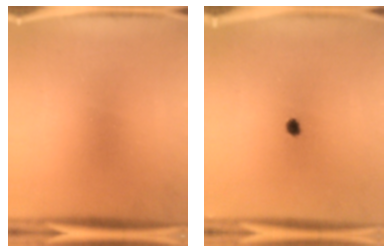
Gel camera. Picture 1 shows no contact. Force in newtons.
{"total": 1.8}